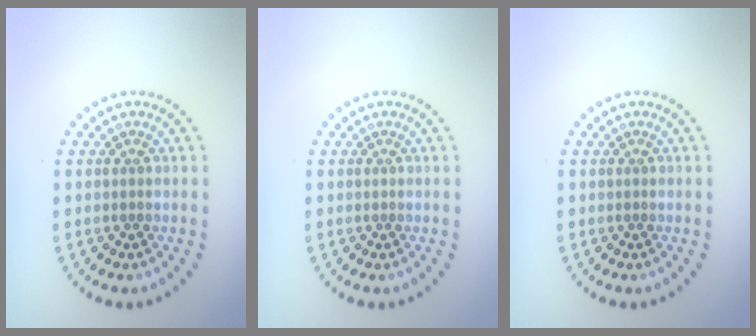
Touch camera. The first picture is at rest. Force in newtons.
{"total": 0.0}
{"total": 0.0}